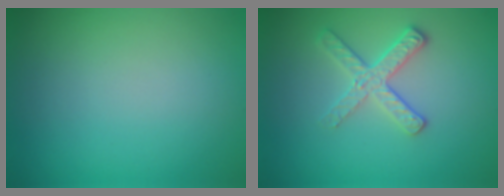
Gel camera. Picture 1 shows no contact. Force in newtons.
{"total": 2.7, "press": 2.5, "slide": 1.1}